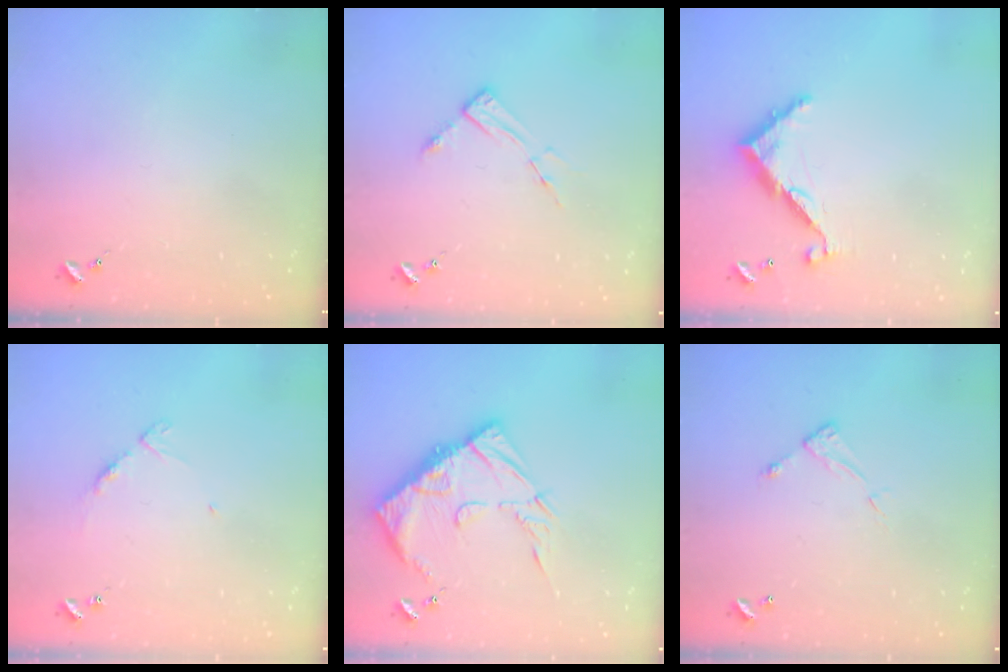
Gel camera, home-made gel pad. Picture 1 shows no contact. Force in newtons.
{"total": 6.2, "press": 6.2, "slide": 0.4}
{"total": 9.2, "press": 9.2, "slide": 0.6}
{"total": 4.7, "press": 4.6, "slide": 0.5}
{"total": 15.6, "press": 15.5, "slide": 1.4}
{"total": 4.9, "press": 4.8, "slide": 0.3}